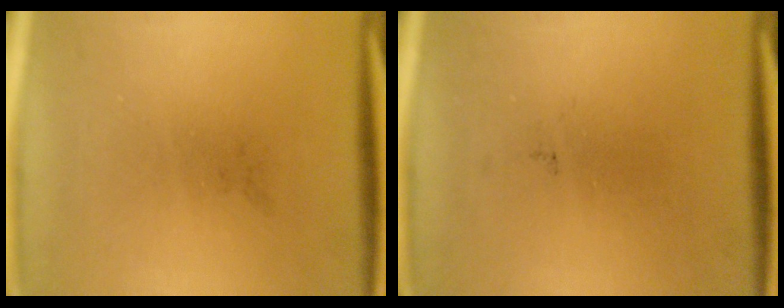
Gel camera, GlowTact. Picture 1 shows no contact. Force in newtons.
{"total": 0.0}